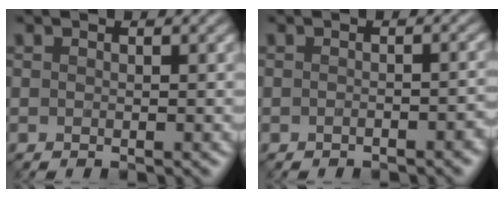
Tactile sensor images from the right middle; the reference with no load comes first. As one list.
[{"total": 2.1, "force": [-1.3, 0.8, 1.5], "torque": [-0.019, 0.001, -0.016]}]